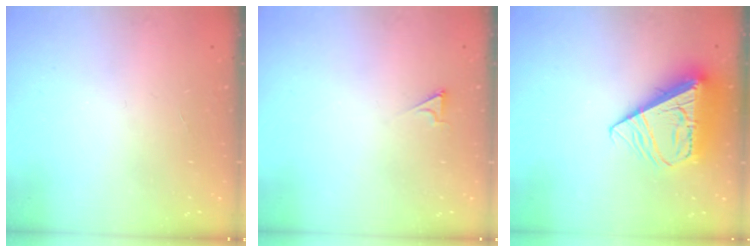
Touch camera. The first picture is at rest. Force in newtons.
{"total": 2.1, "press": 2.1, "slide": 0.3}
{"total": 13.7, "press": 13.6, "slide": 1.6}